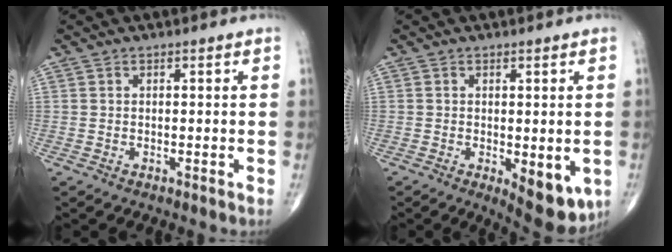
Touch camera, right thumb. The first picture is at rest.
{"total": 8.6, "force": [-2.3, 3.7, 7.4], "torque": [-0.078, -0.013, -0.023]}